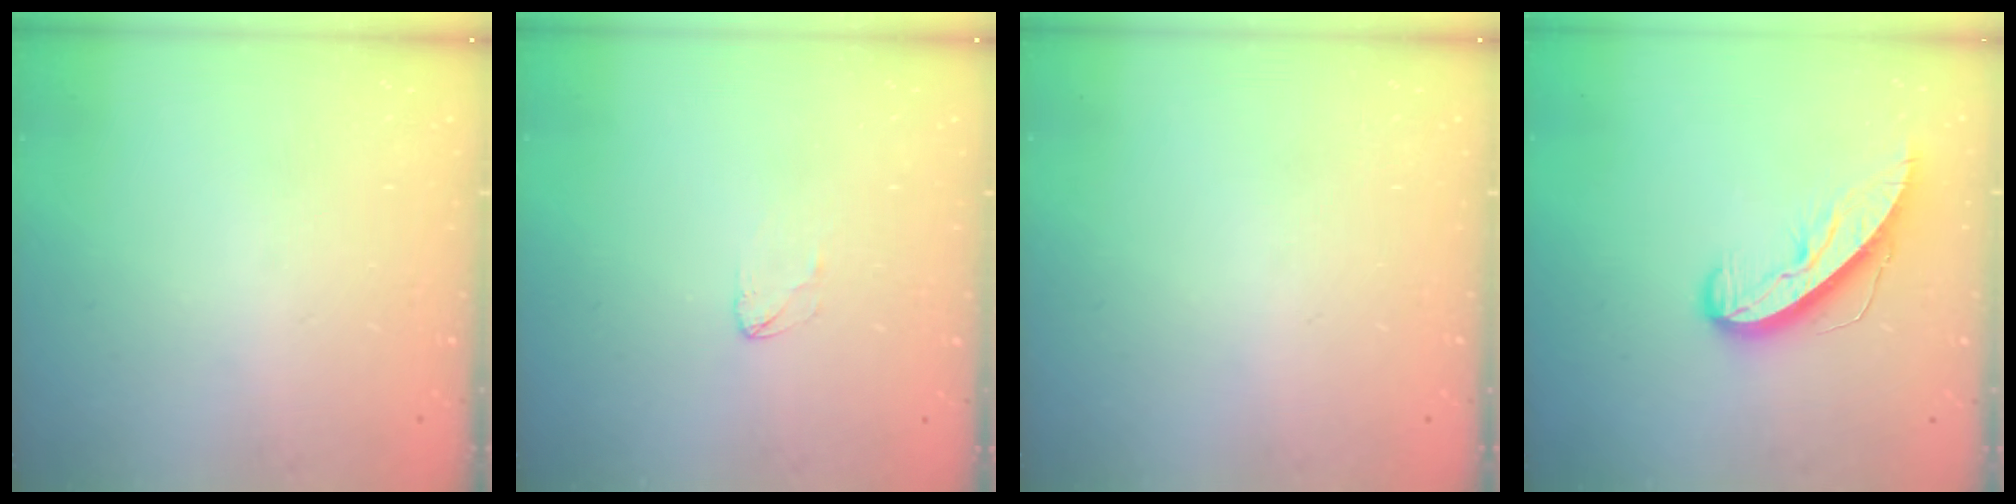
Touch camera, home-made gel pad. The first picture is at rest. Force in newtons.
{"total": 2.5, "press": 2.5, "slide": 0.2}
{"total": 0.0}
{"total": 9.3, "press": 9.3, "slide": 0.9}